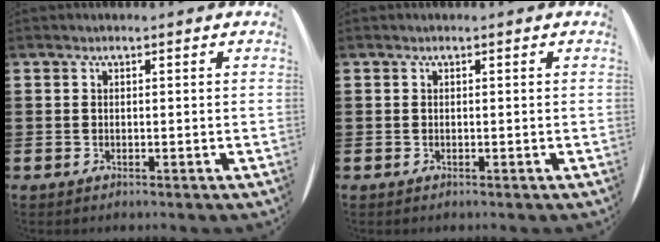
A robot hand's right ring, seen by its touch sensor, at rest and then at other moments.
{"total": 0.0}